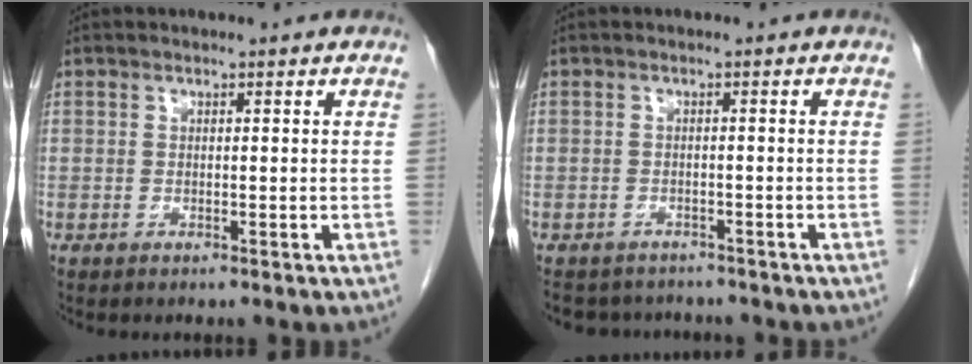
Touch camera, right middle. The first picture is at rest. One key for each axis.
{"total": 6.5, "fx": -5.9, "fy": 2.5, "fz": 0.8, "tx": -0.012, "ty": 0.001, "tz": -0.077}